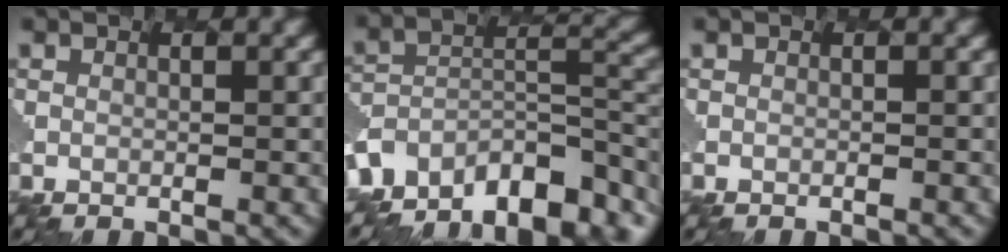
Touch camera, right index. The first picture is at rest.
{"total": 10.5, "force": [-8.0, 5.2, 4.5], "torque": [-0.082, 0.012, -0.139]}
{"total": 0.5, "force": [-0.5, 0.1, 0.1], "torque": [0.003, 0.003, -0.009]}